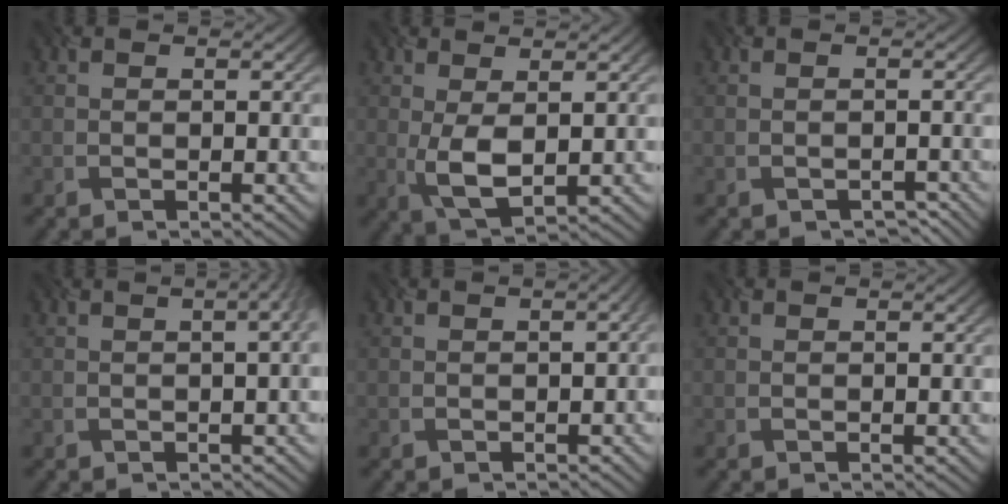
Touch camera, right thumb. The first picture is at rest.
{"total": 4.2, "force": [0.1, 1.9, 3.7], "torque": [-0.093, -0.001, 0.008]}
{"total": 1.6, "force": [-1.5, 0.5, -0.3], "torque": [0.006, -0.002, -0.013]}
{"total": 4.2, "force": [0.7, 1.9, 3.6], "torque": [-0.024, 0.028, -0.011]}
{"total": 2.0, "force": [-0.3, 1.2, 1.6], "torque": [-0.016, 0.006, 0.001]}
{"total": 0.0}